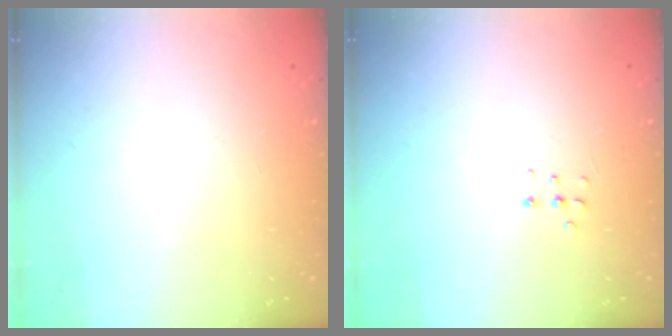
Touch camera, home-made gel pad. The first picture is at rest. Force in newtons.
{"total": 3.8, "press": 3.7, "slide": 0.9}